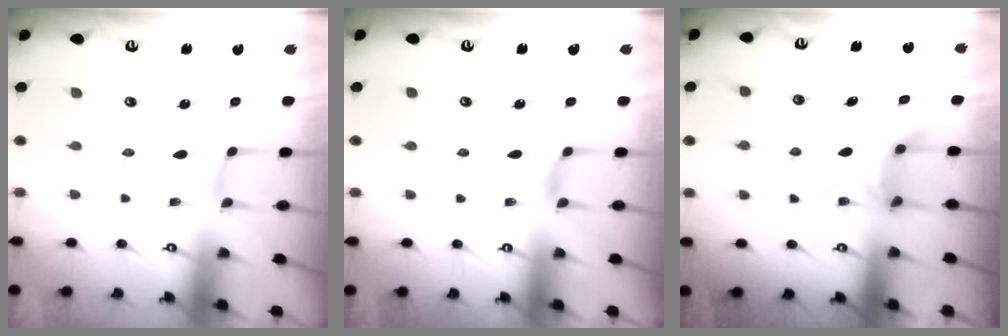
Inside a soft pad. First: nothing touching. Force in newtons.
{"total": 2.6, "press": 2.6, "slide": 0.4}
{"total": 6.4, "press": 6.4, "slide": 0.3}